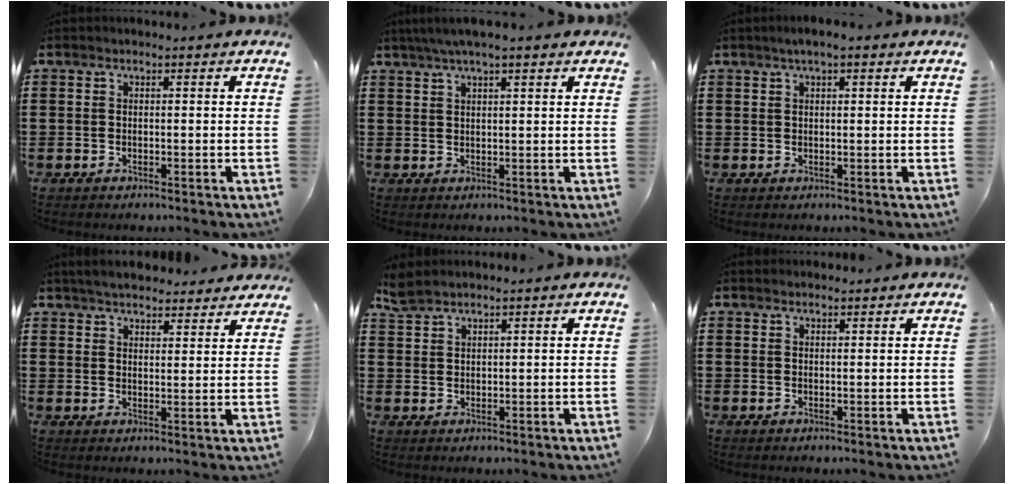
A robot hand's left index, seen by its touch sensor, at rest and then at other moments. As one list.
[{"total": 3.6, "force": [2.6, 0.4, 2.5], "torque": [-0.053, 0.003, 0.046]}, {"total": 1.8, "force": [1.0, 0.4, 1.4], "torque": [-0.028, 0.004, 0.016]}, {"total": 4.3, "force": [4.2, 0.6, 0.8], "torque": [-0.029, -0.011, 0.077]}, {"total": 2.6, "force": [2.3, 0.8, 0.9], "torque": [-0.024, 0.001, 0.045]}, {"total": 1.0, "force": [1.0, 0.2, 0.1], "torque": [-0.002, 0.001, 0.019]}]